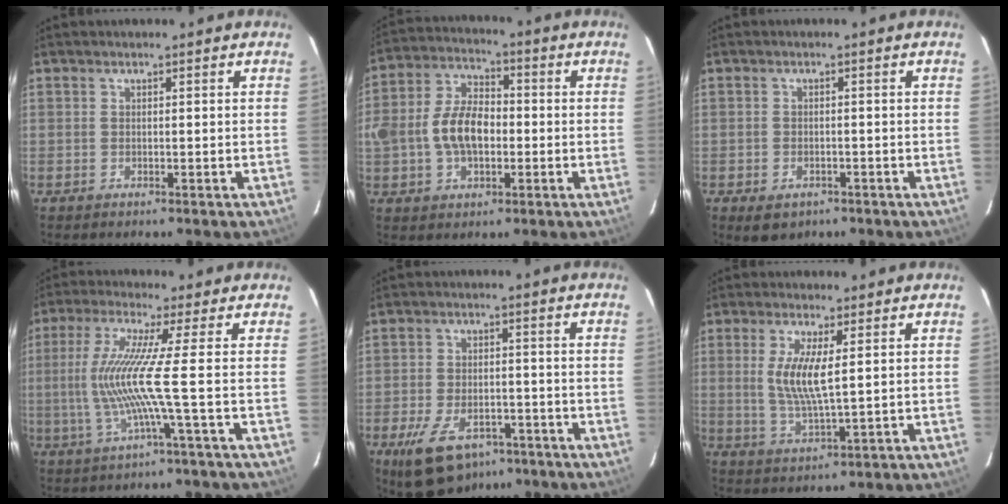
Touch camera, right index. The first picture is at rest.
{"total": 12.0, "force": [-1.6, 7.5, 9.2], "torque": [-0.190, 0.017, -0.029]}
{"total": 4.2, "force": [-2.3, 2.9, 1.9], "torque": [-0.042, -0.009, -0.026]}
{"total": 9.7, "force": [-1.3, -2.7, 9.2], "torque": [-0.182, -0.011, -0.019]}
{"total": 13.4, "force": [-8.3, 7.3, 7.5], "torque": [-0.166, -0.016, -0.130]}
{"total": 5.4, "force": [1.0, 1.3, 5.2], "torque": [-0.102, -0.006, 0.021]}